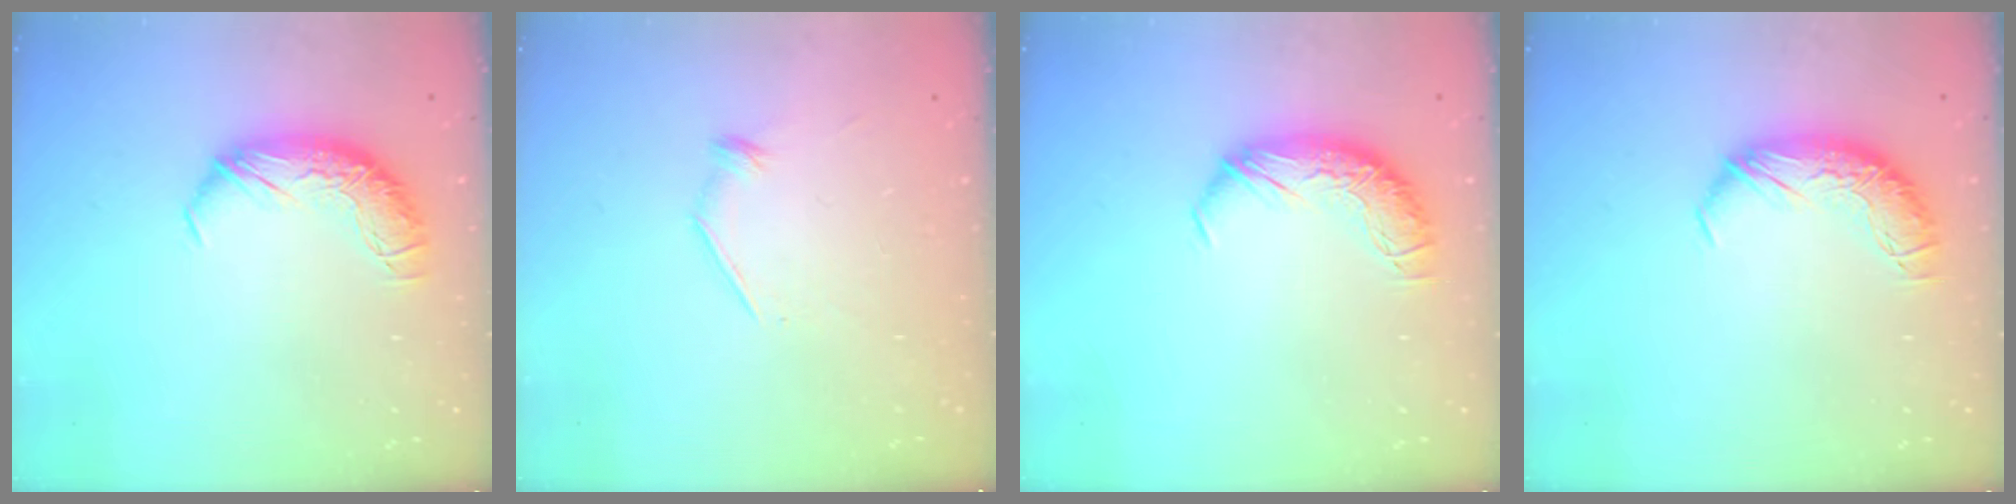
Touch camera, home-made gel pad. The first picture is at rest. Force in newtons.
{"total": 7.0, "press": 6.9, "slide": 0.7}
{"total": 0.0}
{"total": 0.0}